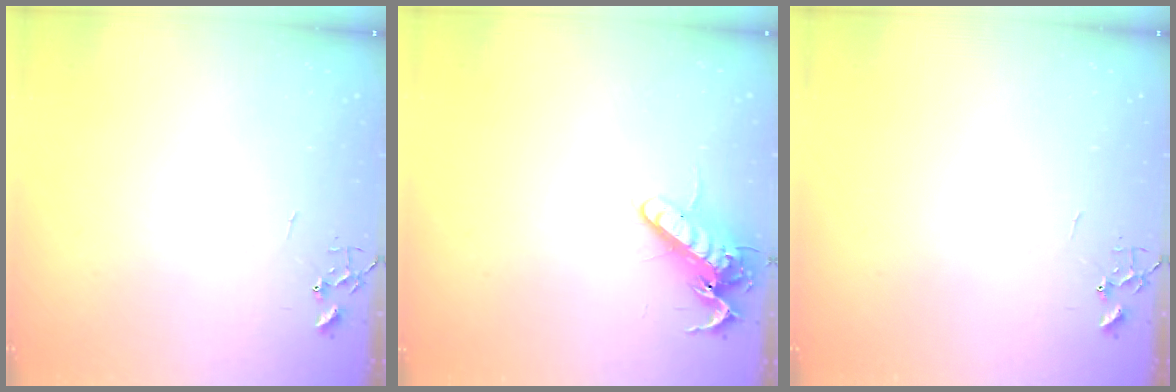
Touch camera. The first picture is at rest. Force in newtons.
{"total": 13.5, "press": 13.3, "slide": 1.9}
{"total": 0.0}